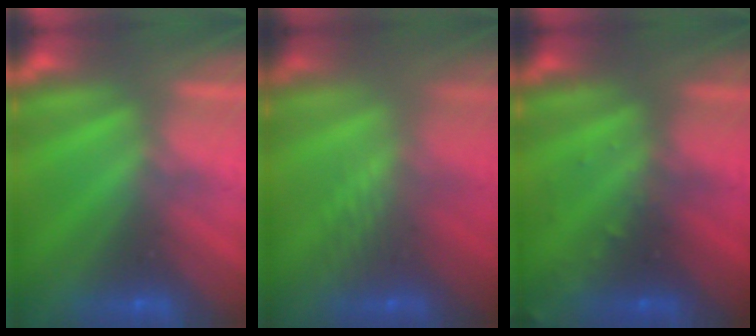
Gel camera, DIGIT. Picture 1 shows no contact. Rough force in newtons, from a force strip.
{"total": 2.4}
{"total": 2.7}